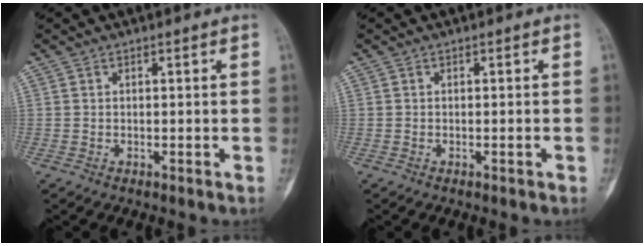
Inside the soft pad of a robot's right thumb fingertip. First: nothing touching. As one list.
[{"total": 0.6, "force": [-0.3, 0.3, 0.5], "torque": [-0.003, 0.001, -0.003]}]